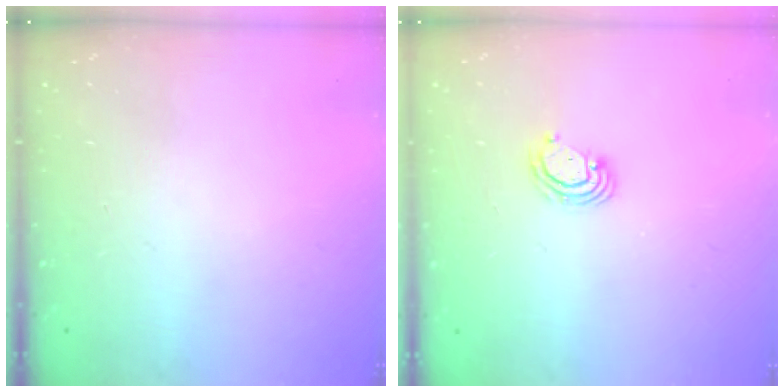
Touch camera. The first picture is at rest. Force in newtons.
{"total": 3.2, "press": 3.2, "slide": 0.3}